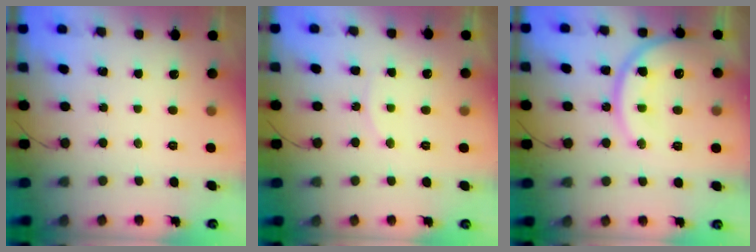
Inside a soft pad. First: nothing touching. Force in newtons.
{"total": 6.7, "press": 6.7, "slide": 0.7}
{"total": 15.7, "press": 15.7, "slide": 1.4}